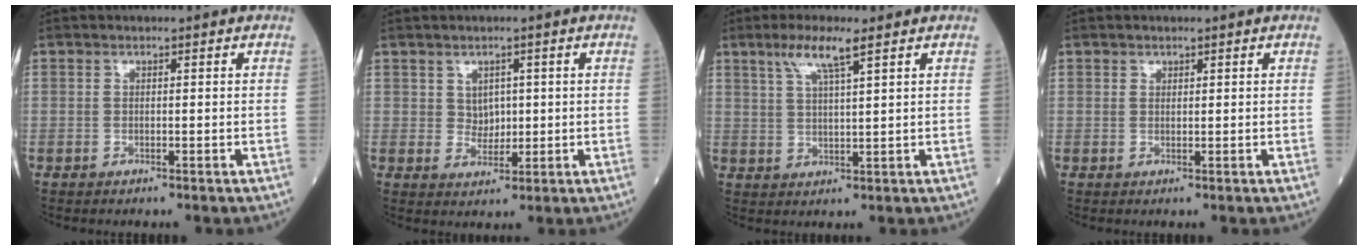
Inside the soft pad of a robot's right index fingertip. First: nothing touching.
{"total": 3.1, "force": [0.7, 2.5, 1.8], "torque": [-0.021, 0.000, 0.015]}
{"total": 5.5, "force": [3.4, 0.1, 4.4], "torque": [-0.090, 0.002, 0.066]}
{"total": 0.6, "force": [0.4, 0.3, 0.1], "torque": [0.002, -0.004, 0.004]}